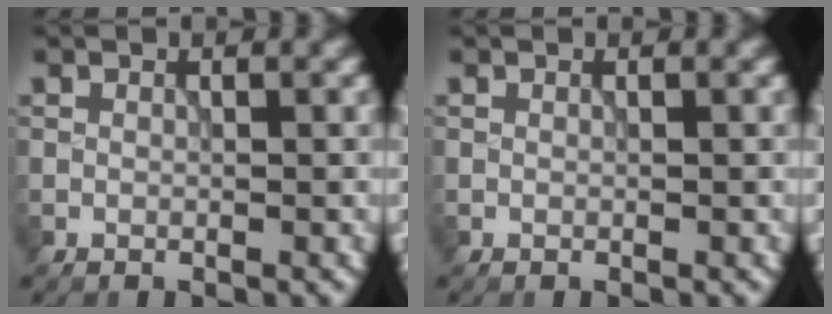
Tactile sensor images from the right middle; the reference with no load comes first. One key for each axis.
{"total": 0.0}